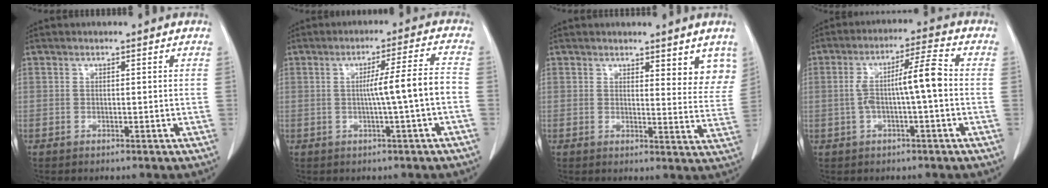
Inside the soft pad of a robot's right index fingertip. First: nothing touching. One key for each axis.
{"total": 6.6, "fx": -1.2, "fy": -1.0, "fz": 6.4, "tx": -0.096, "ty": 0.011, "tz": -0.017}
{"total": 6.4, "fx": 5.0, "fy": 2.0, "fz": 3.5, "tx": -0.022, "ty": -0.022, "tz": 0.047}
{"total": 7.6, "fx": -0.5, "fy": 0.6, "fz": 7.6, "tx": -0.141, "ty": 0.024, "tz": -0.008}